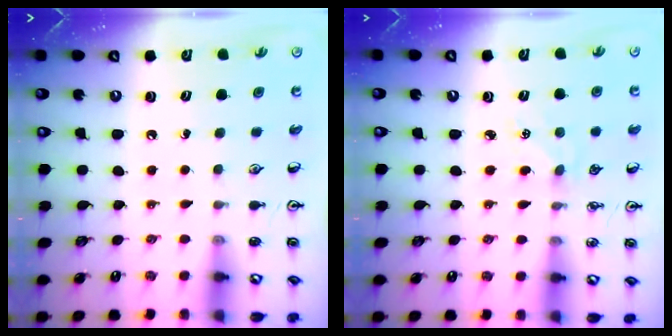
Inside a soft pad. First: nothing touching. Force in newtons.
{"total": 4.5, "press": 4.4, "slide": 0.5}